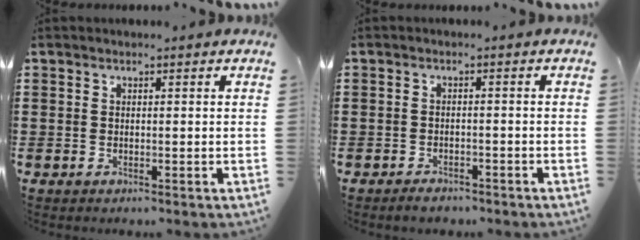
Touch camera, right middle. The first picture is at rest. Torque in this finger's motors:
{"motor_torque": [-0.08, 0.19, 0.05, -0.01]}